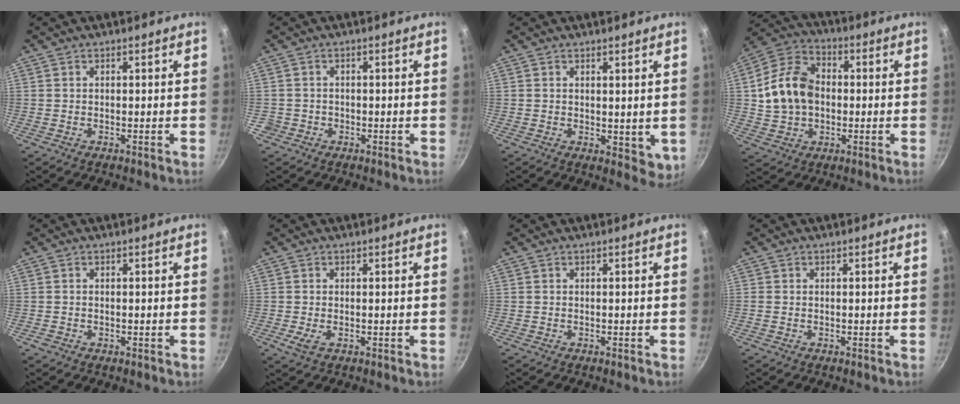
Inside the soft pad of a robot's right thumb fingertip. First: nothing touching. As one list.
[{"total": 1.7, "force": [-0.7, 1.6, 0.1], "torque": [0.008, 0.015, -0.005]}, {"total": 4.6, "force": [1.5, 2.7, 3.4], "torque": [-0.039, -0.017, 0.025]}, {"total": 13.6, "force": [0.5, 10.3, 8.9], "torque": [-0.145, 0.023, -0.001]}, {"total": 0.6, "force": [-0.3, 0.5, 0.3], "torque": [-0.004, 0.001, -0.006]}, {"total": 2.2, "force": [-0.4, 1.0, 1.9], "torque": [-0.039, -0.005, -0.006]}, {"total": 0.0}, {"total": 0.0}]